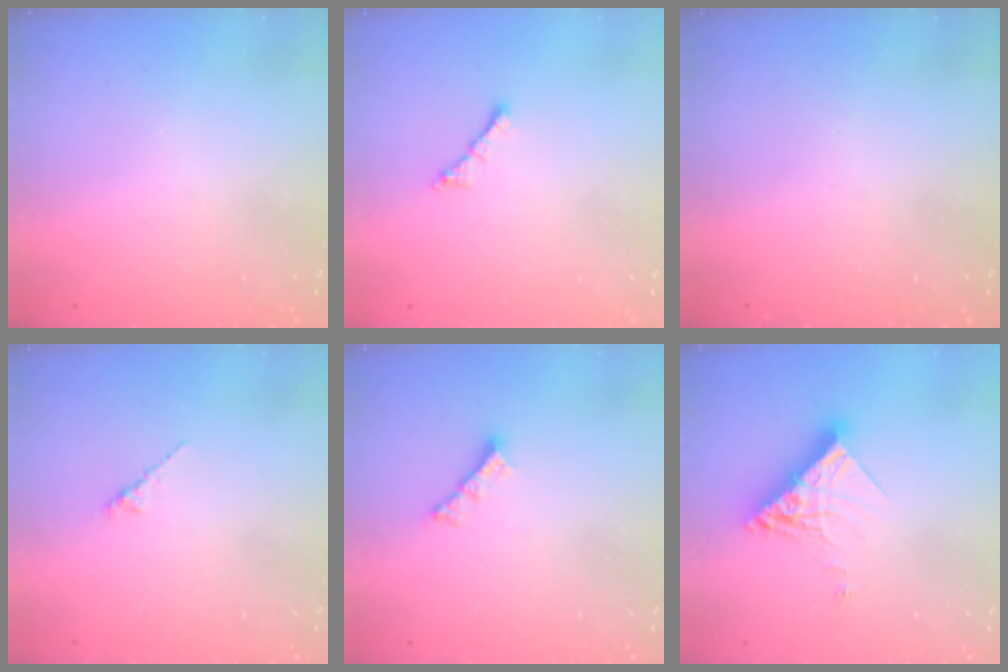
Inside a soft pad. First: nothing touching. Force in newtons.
{"total": 1.8, "press": 1.8, "slide": 0.5}
{"total": 0.0}
{"total": 1.6, "press": 1.5, "slide": 0.5}
{"total": 3.8, "press": 3.8, "slide": 0.2}
{"total": 12.3, "press": 12.3, "slide": 0.9}